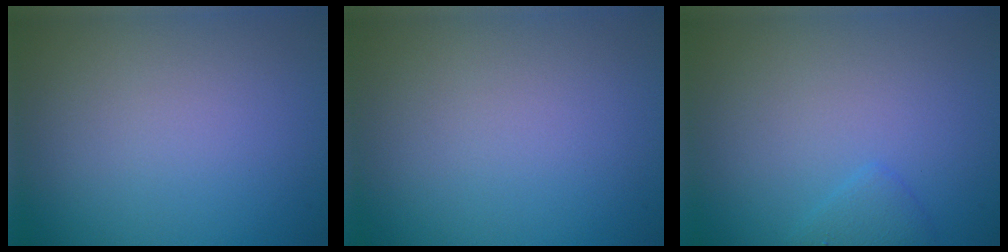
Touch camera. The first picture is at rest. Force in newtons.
{"total": 0.0}
{"total": 1.2, "press": 1.2, "slide": 0.0}